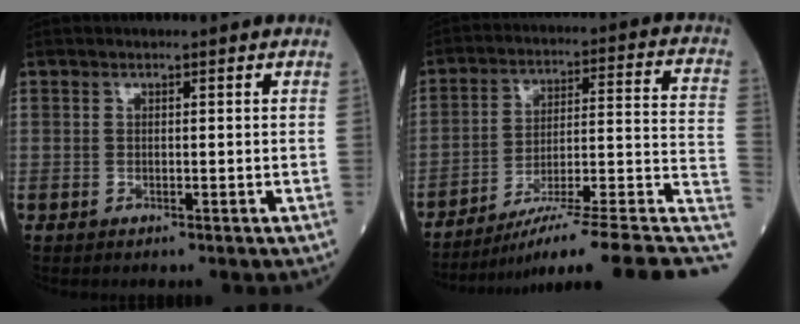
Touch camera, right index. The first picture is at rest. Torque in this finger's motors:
{"motor_torque": [-0.18, -1.02, 0.62, 0.14]}